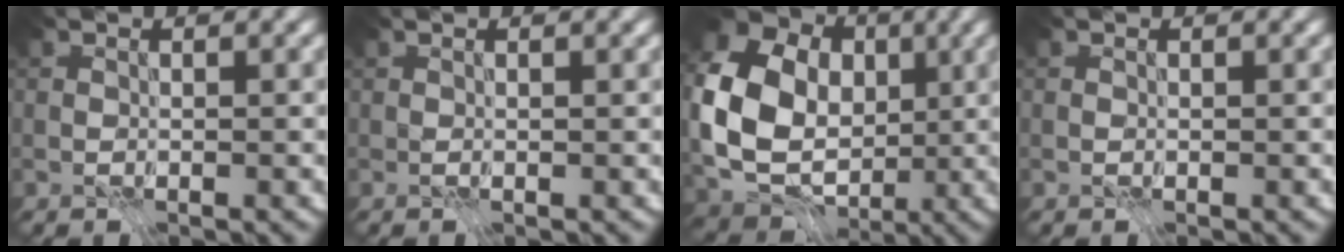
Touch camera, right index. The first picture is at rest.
{"total": 0.0}
{"total": 14.0, "force": [0.6, 11.6, 7.8], "torque": [-0.161, -0.007, 0.008]}
{"total": 0.0}